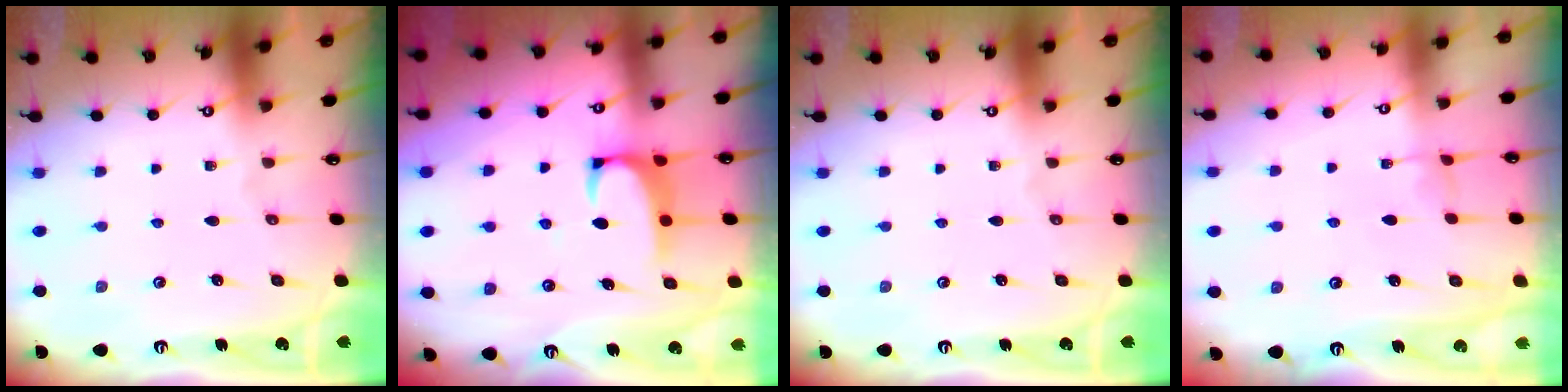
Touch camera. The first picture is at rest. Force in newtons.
{"total": 1.9, "press": 1.7, "slide": 0.8}
{"total": 0.0}
{"total": 2.5, "press": 2.5, "slide": 0.2}